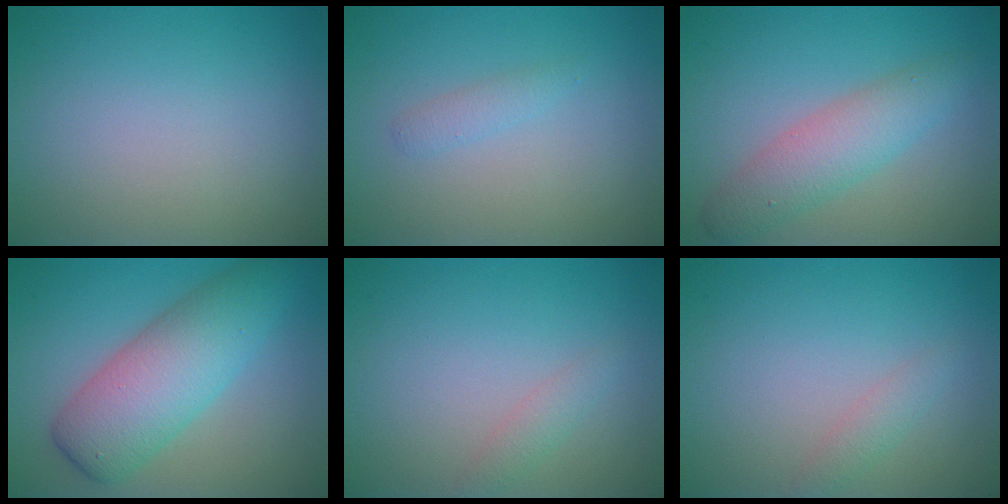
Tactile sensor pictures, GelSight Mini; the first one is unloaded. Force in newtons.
{"total": 1.1, "press": 1.1, "slide": 0.1}
{"total": 4.1, "press": 4.1, "slide": 0.0}
{"total": 7.6, "press": 7.6, "slide": 0.1}
{"total": 1.2, "press": 1.2, "slide": 0.0}
{"total": 1.2, "press": 1.2, "slide": 0.0}